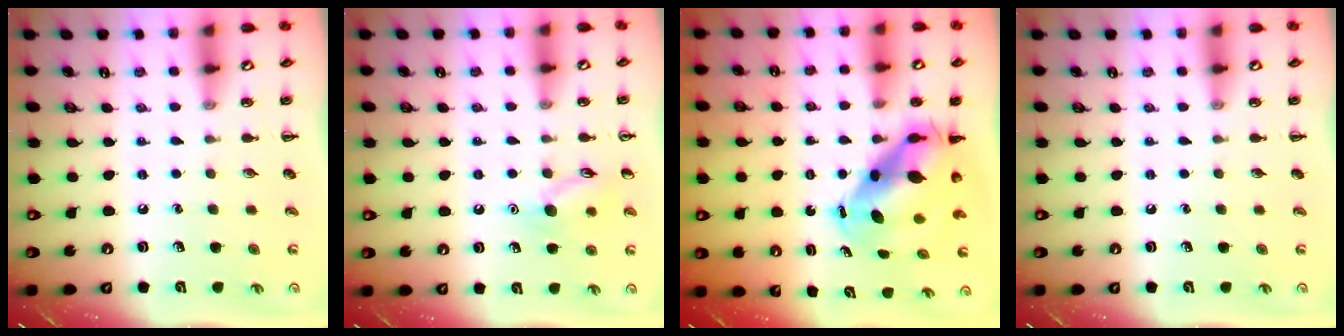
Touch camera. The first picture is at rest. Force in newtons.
{"total": 9.6, "press": 9.6, "slide": 0.9}
{"total": 8.7, "press": 8.4, "slide": 2.2}
{"total": 0.0}